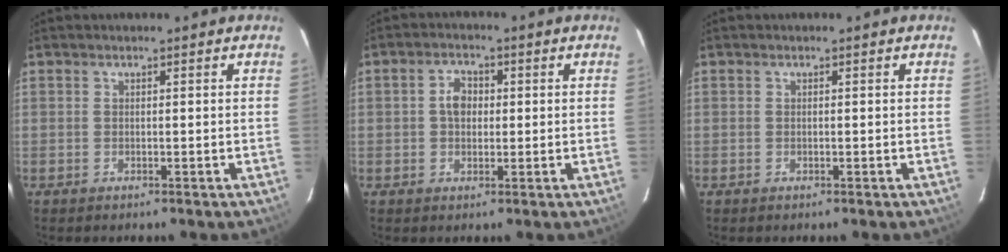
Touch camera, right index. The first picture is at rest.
{"total": 3.8, "force": [0.2, 3.0, 2.3], "torque": [-0.040, 0.011, 0.004]}
{"total": 0.0}